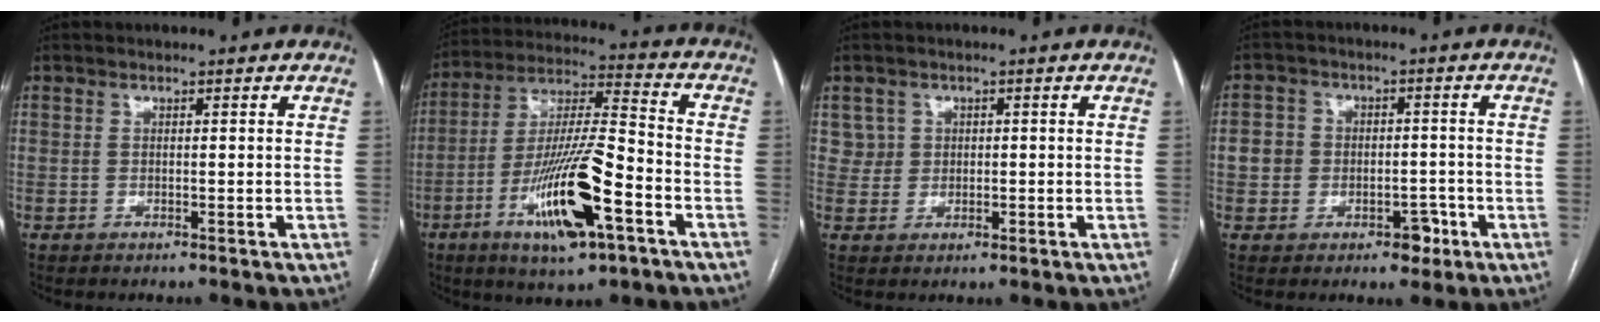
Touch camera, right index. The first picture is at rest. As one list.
[{"total": 17.0, "force": [-7.3, 2.8, 15.1], "torque": [-0.291, -0.011, -0.122]}, {"total": 2.8, "force": [0.9, 2.6, -0.2], "torque": [0.017, 0.006, 0.013]}, {"total": 6.5, "force": [-2.0, 5.4, 3.1], "torque": [-0.032, 0.024, -0.024]}]